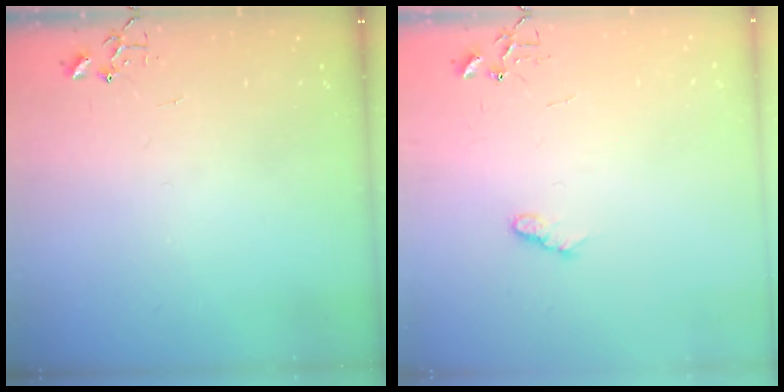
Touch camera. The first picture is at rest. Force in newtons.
{"total": 7.2, "press": 7.1, "slide": 0.7}